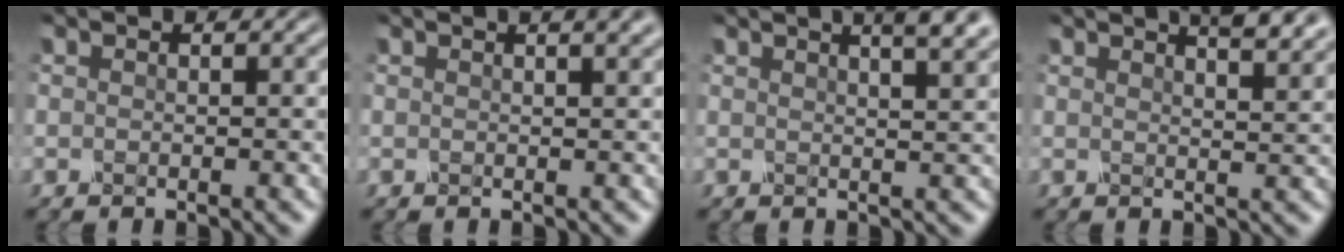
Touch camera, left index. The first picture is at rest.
{"total": 3.1, "force": [1.8, 1.2, 2.2], "torque": [-0.007, 0.012, 0.002]}
{"total": 5.5, "force": [3.5, 1.9, 3.9], "torque": [-0.023, 0.031, 0.015]}
{"total": 5.1, "force": [3.8, 1.5, 3.1], "torque": [-0.017, 0.023, 0.022]}